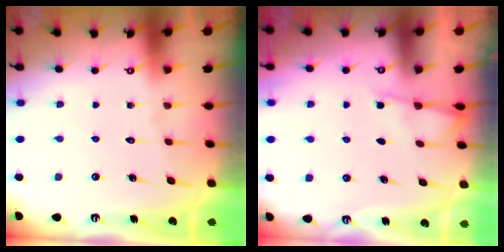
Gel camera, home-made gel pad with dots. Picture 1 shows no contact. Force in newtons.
{"total": 2.7, "press": 2.6, "slide": 0.4}